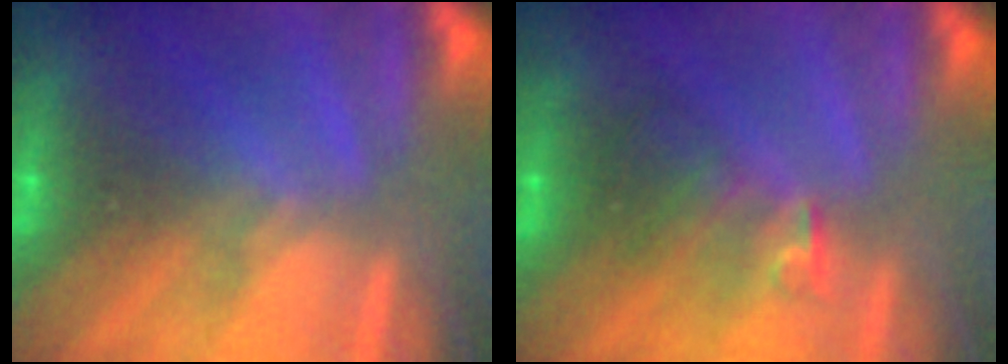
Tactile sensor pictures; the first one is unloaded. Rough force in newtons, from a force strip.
{"total": 2.4}